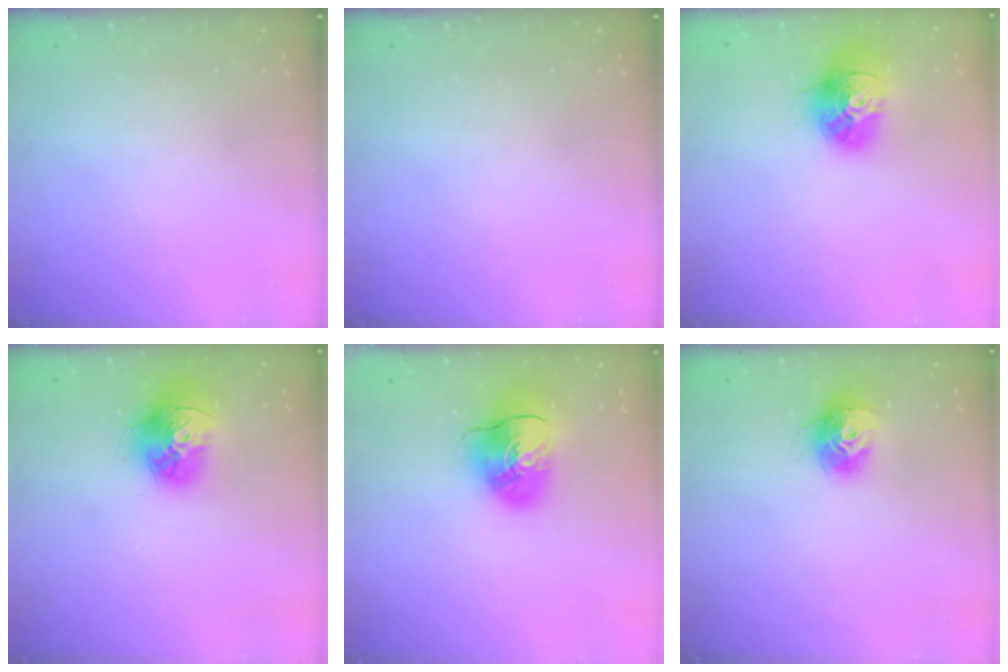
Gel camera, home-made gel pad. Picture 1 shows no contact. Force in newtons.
{"total": 0.0}
{"total": 15.6, "press": 15.5, "slide": 1.4}
{"total": 15.9, "press": 15.9, "slide": 1.5}
{"total": 10.8, "press": 10.6, "slide": 1.6}
{"total": 11.8, "press": 11.8, "slide": 0.9}